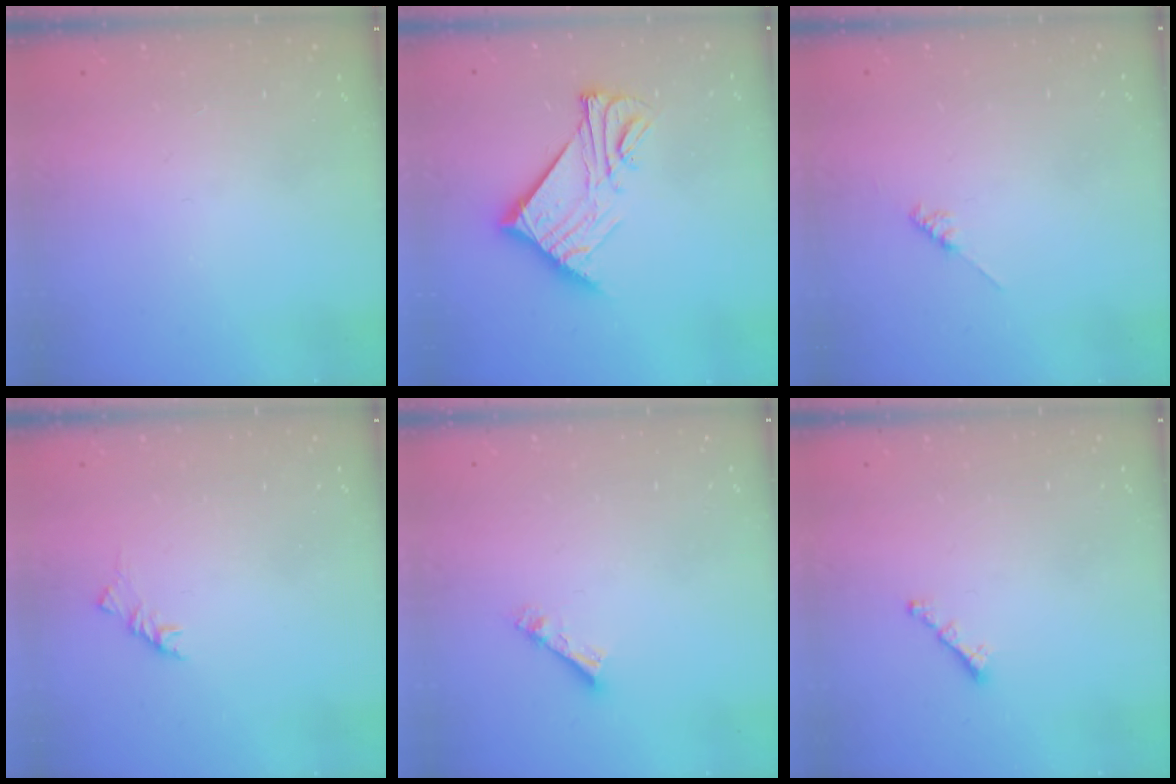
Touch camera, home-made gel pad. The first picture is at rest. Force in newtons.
{"total": 14.7, "press": 14.7, "slide": 0.4}
{"total": 1.8, "press": 1.7, "slide": 0.3}
{"total": 3.0, "press": 2.9, "slide": 0.9}
{"total": 4.4, "press": 4.4, "slide": 0.2}
{"total": 1.6, "press": 1.5, "slide": 0.5}